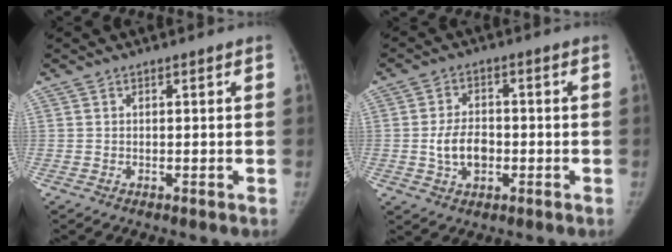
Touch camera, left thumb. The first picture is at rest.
{"total": 6.7, "force": [-1.3, 4.5, 4.8], "torque": [-0.074, 0.011, -0.023]}